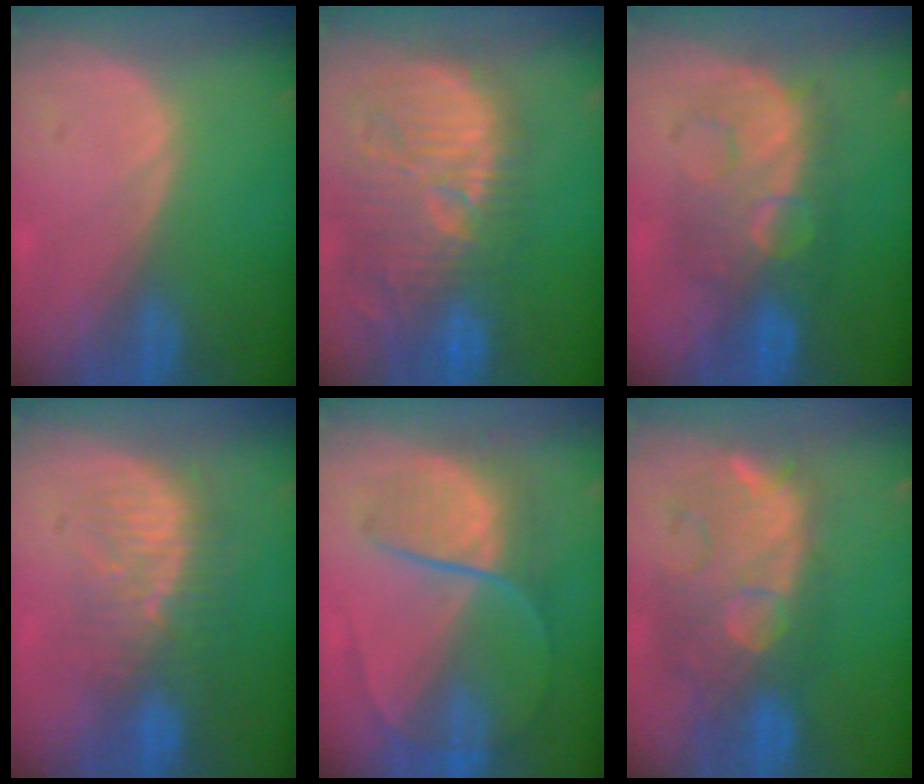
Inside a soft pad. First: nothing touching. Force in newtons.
{"total": 13.9, "press": 12.7, "slide": 5.5}
{"total": 8.2, "press": 8.2, "slide": 0.0}
{"total": 9.0, "press": 8.1, "slide": 3.7}
{"total": 7.9, "press": 7.2, "slide": 3.2}
{"total": 10.8, "press": 10.1, "slide": 3.8}